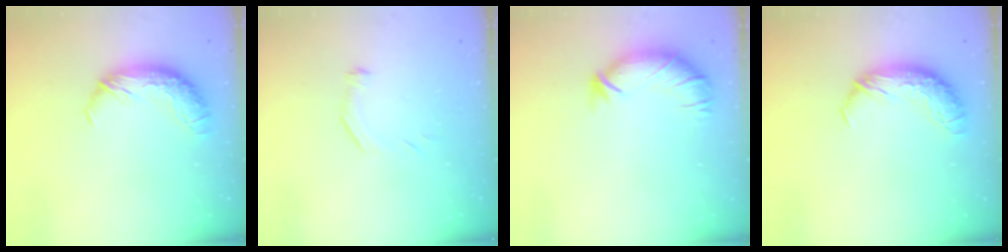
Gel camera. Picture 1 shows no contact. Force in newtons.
{"total": 6.4, "press": 6.3, "slide": 1.1}
{"total": 2.9, "press": 2.4, "slide": 1.7}
{"total": 0.0}